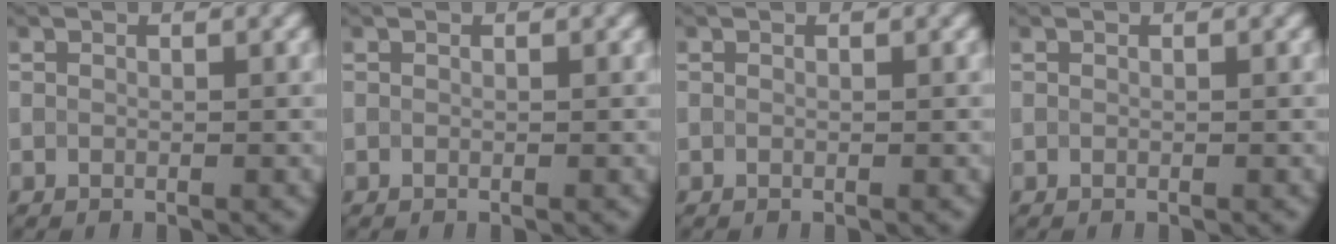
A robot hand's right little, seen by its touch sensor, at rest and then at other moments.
{"total": 0.0}
{"total": 0.0}
{"total": 0.0}